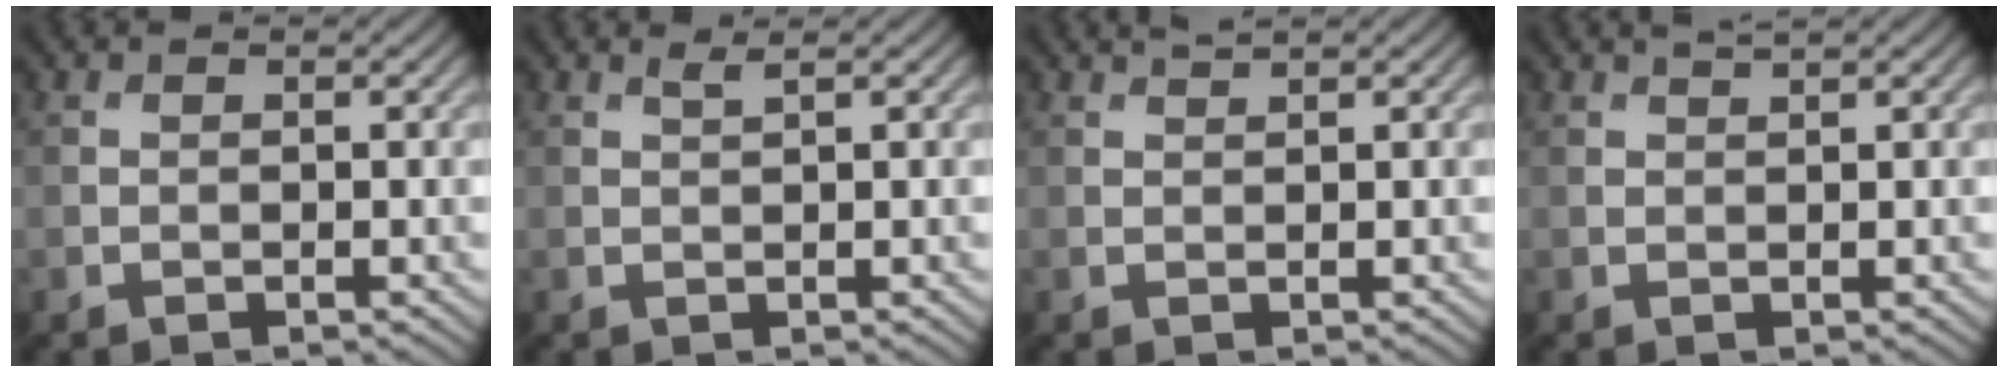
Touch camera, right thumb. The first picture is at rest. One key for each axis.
{"total": 0.8, "fx": 0.5, "fy": 0.0, "fz": 0.5, "tx": -0.012, "ty": 0.005, "tz": 0.011}
{"total": 0.9, "fx": 0.8, "fy": 0.0, "fz": 0.3, "tx": -0.007, "ty": 0.001, "tz": 0.016}
{"total": 1.0, "fx": 0.9, "fy": 0.1, "fz": 0.5, "tx": -0.011, "ty": 0.001, "tz": 0.013}